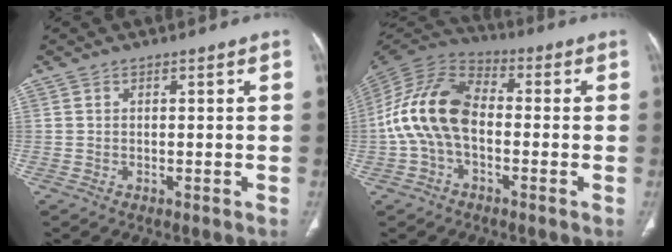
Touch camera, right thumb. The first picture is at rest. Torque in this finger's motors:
{"motor_torque": [0.74, 1.03, 1.18, -1.13, 0.48]}